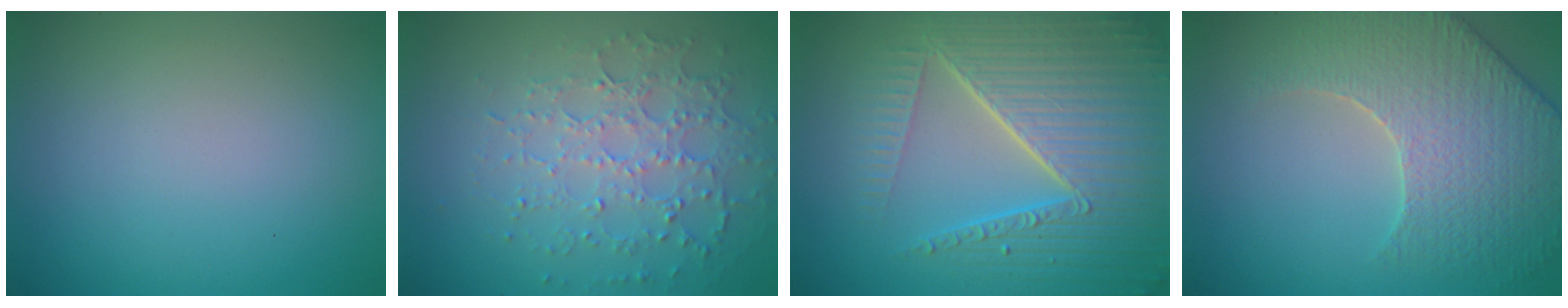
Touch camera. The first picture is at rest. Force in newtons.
{"total": 4.8, "press": 3.5, "slide": 3.4}
{"total": 9.0, "press": 6.0, "slide": 6.8}
{"total": 6.0, "press": 5.4, "slide": 2.7}